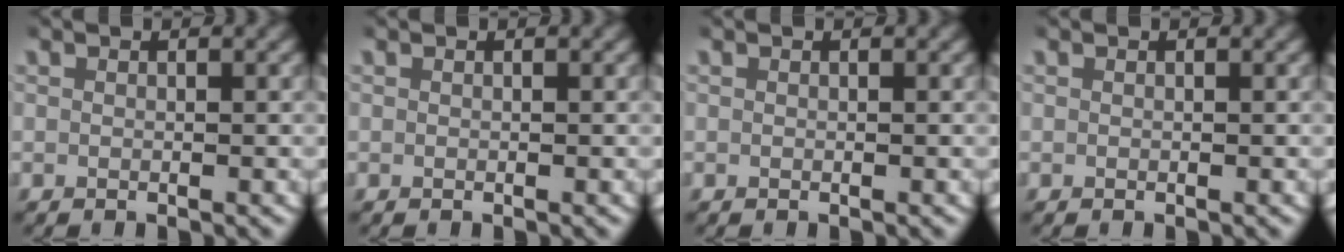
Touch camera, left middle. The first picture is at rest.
{"total": 0.0}
{"total": 0.0}
{"total": 0.0}